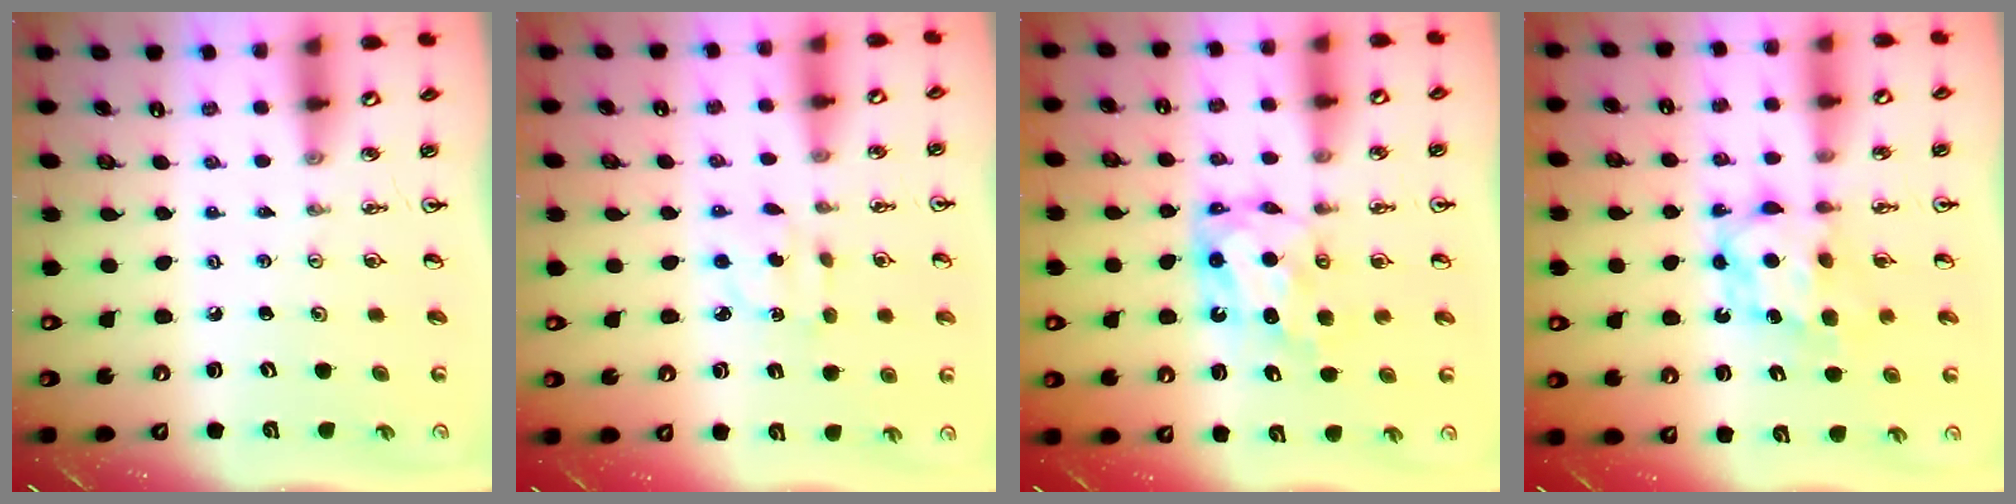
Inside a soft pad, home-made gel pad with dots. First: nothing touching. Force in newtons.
{"total": 3.0, "press": 2.9, "slide": 0.6}
{"total": 6.6, "press": 6.6, "slide": 0.4}
{"total": 6.4, "press": 6.3, "slide": 0.4}